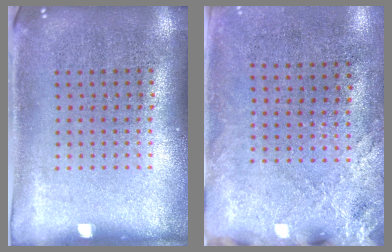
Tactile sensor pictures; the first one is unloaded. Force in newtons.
{"total": 2.5, "press": 2.1, "slide": 1.4}